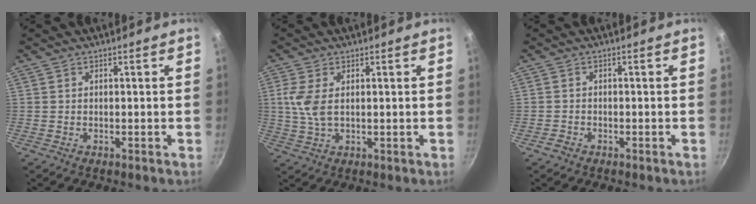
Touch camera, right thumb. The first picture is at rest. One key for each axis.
{"total": 5.6, "fx": 1.1, "fy": 2.9, "fz": 4.7, "tx": -0.104, "ty": 0.001, "tz": 0.024}
{"total": 1.6, "fx": -1.1, "fy": 1.1, "fz": 0.4, "tx": -0.011, "ty": 0.011, "tz": -0.021}